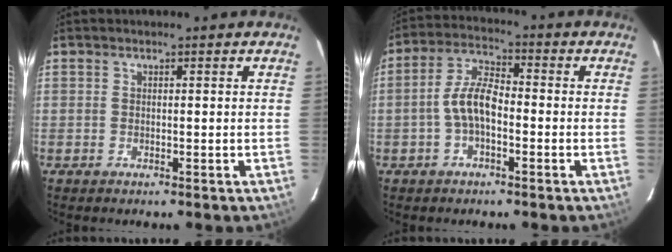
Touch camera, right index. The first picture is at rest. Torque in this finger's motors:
{"motor_torque": [0.70, -0.28, 0.45, 0.13]}